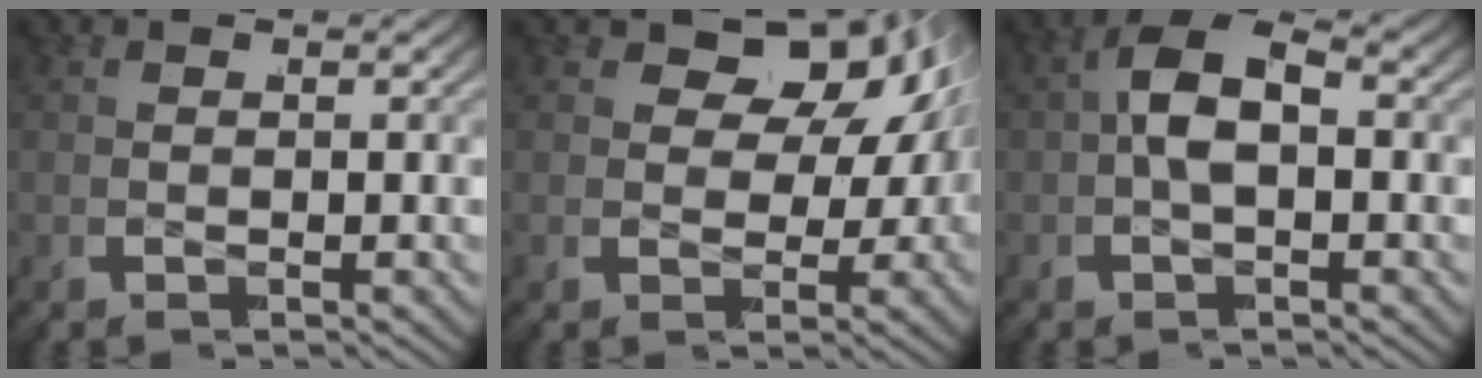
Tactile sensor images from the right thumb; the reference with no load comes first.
{"total": 10.3, "force": [2.1, 6.8, 7.5], "torque": [-0.105, 0.003, 0.025]}
{"total": 6.2, "force": [-0.2, 3.6, 5.0], "torque": [-0.091, 0.003, -0.010]}